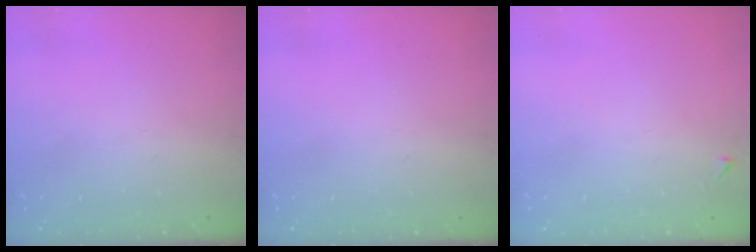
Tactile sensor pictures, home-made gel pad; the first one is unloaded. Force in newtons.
{"total": 0.0}
{"total": 2.6, "press": 2.6, "slide": 0.3}